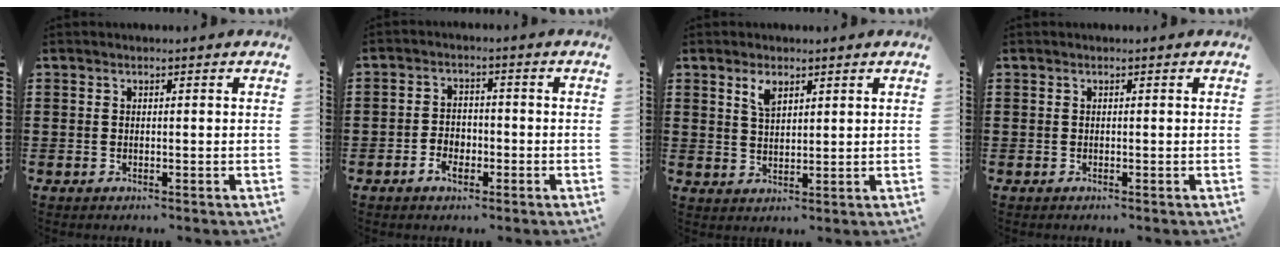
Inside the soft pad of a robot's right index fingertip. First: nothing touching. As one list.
[{"total": 3.2, "force": [-1.6, 2.0, 1.8], "torque": [-0.037, 0.000, -0.031]}, {"total": 3.0, "force": [2.0, 1.3, 1.8], "torque": [-0.042, 0.004, 0.037]}, {"total": 0.0}]